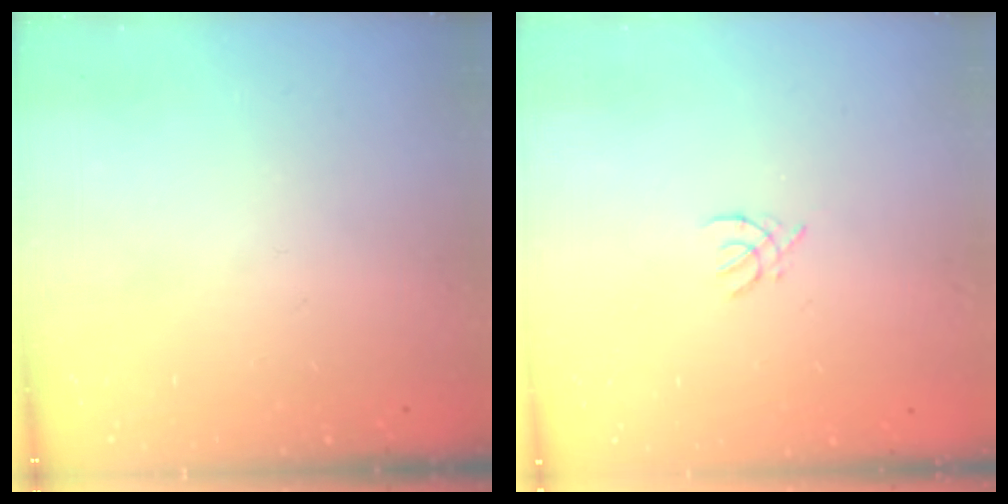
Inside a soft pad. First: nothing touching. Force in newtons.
{"total": 1.8, "press": 1.8, "slide": 0.4}